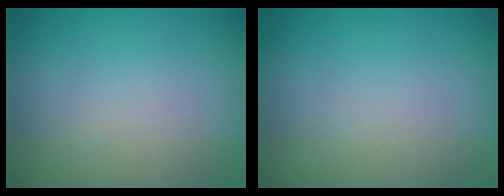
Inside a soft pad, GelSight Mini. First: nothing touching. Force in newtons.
{"total": 0.0}